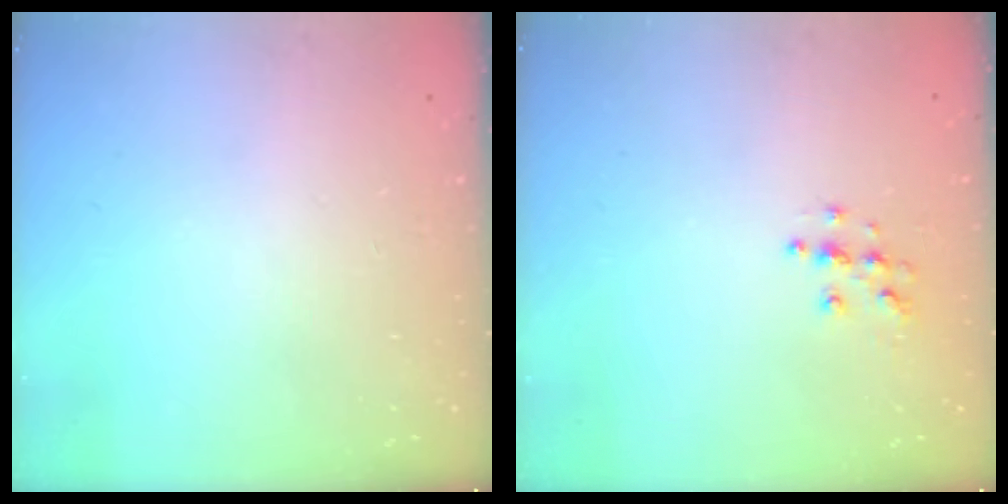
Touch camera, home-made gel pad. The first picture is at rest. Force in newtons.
{"total": 5.6, "press": 5.6, "slide": 0.2}